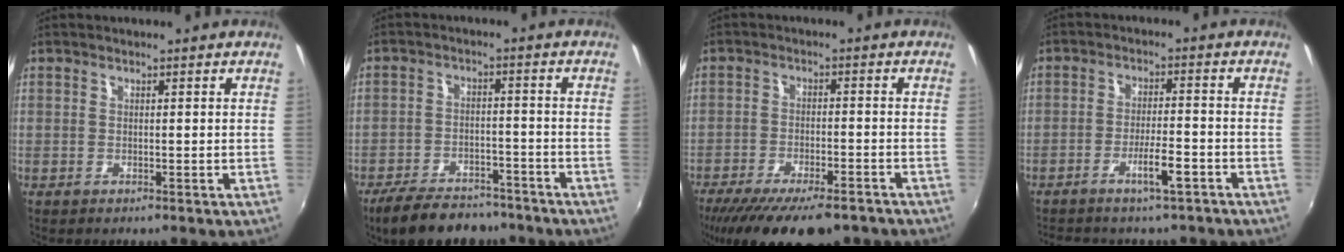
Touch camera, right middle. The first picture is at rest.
{"total": 12.3, "force": [-9.9, 4.9, 5.3], "torque": [-0.120, -0.001, -0.146]}
{"total": 15.8, "force": [-12.0, 4.6, 9.1], "torque": [-0.179, -0.045, -0.180]}
{"total": 4.5, "force": [-3.2, 0.6, 3.1], "torque": [-0.057, 0.003, -0.046]}